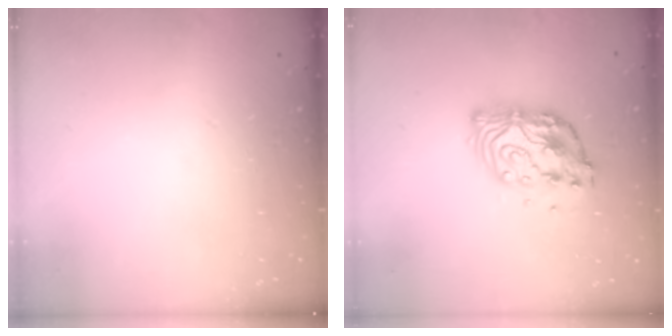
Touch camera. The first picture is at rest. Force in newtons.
{"total": 11.0, "press": 10.9, "slide": 0.9}